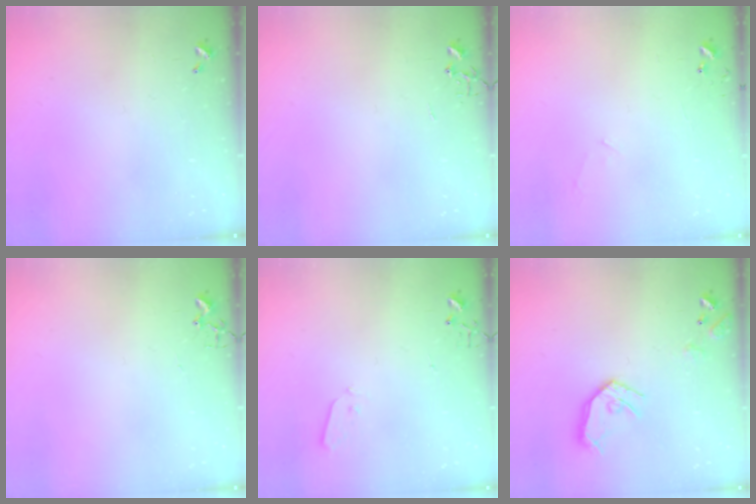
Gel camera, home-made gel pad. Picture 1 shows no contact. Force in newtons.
{"total": 0.0}
{"total": 5.4, "press": 5.4, "slide": 0.4}
{"total": 1.8, "press": 1.8, "slide": 0.2}
{"total": 3.1, "press": 3.0, "slide": 0.7}
{"total": 12.7, "press": 12.6, "slide": 1.6}